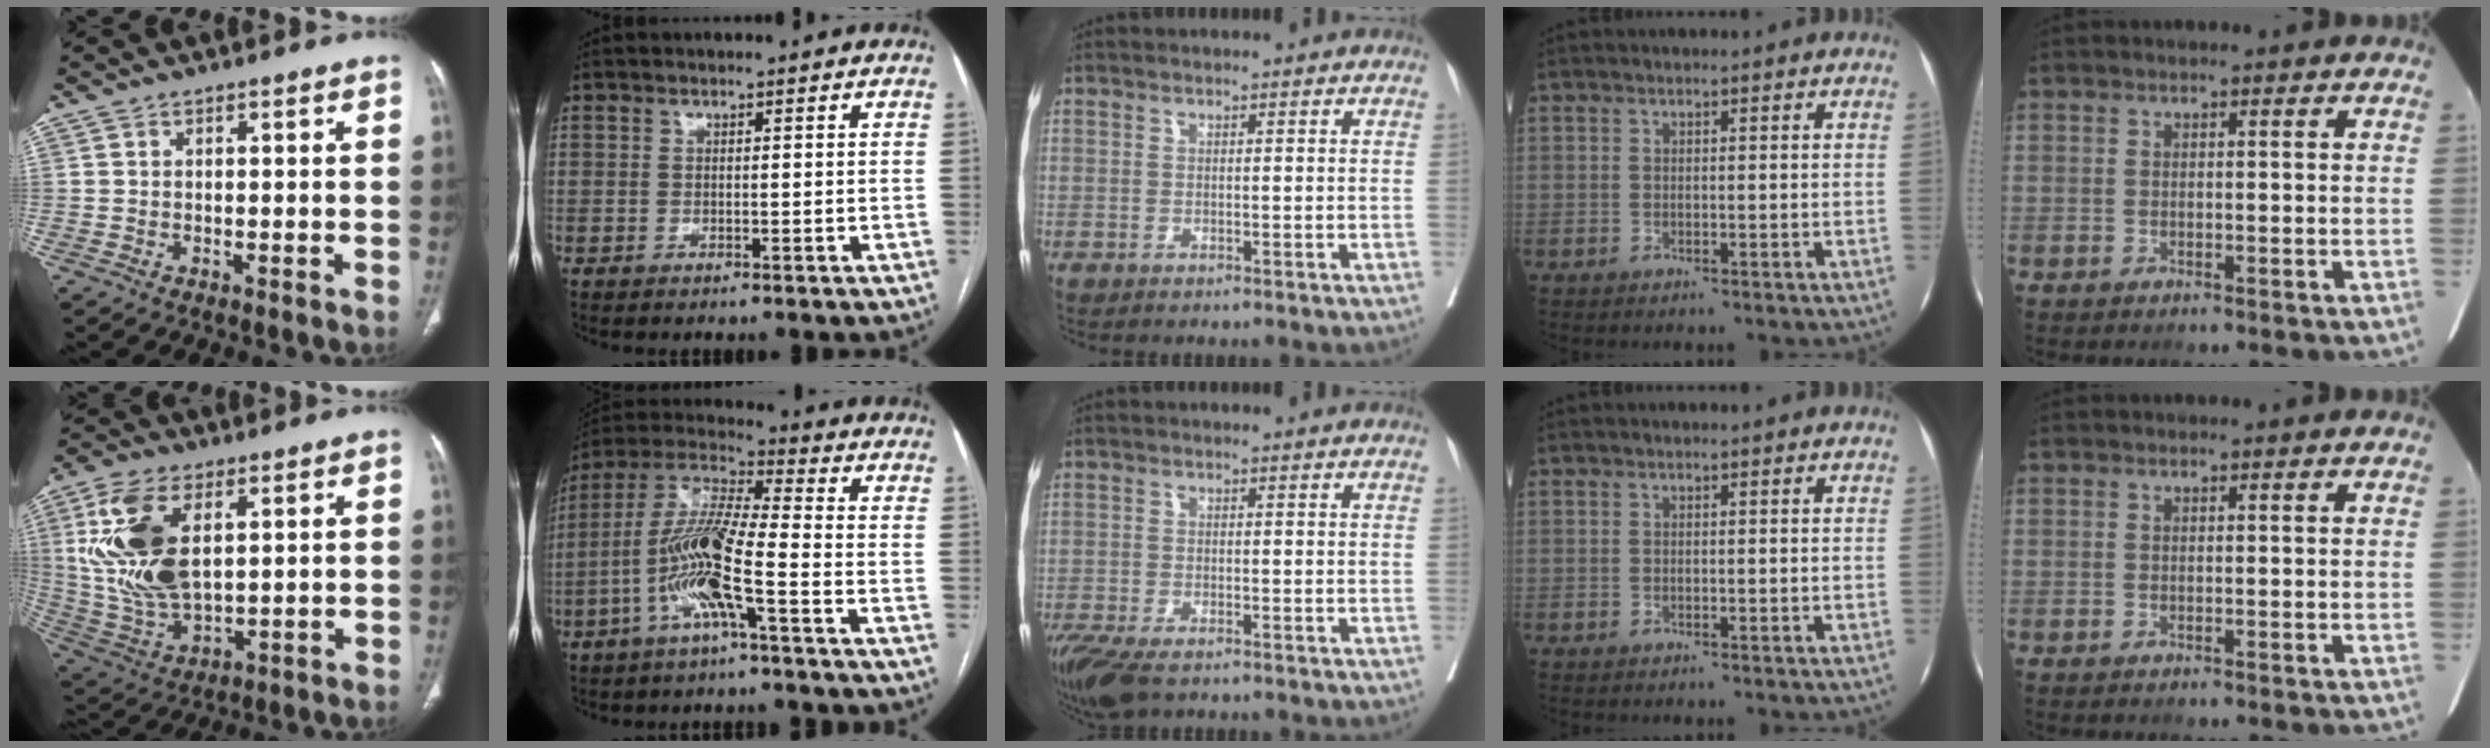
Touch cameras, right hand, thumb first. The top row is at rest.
{"thumb": {"total": 17.1, "force": [4.5, 9.1, 13.8], "torque": [-0.283, -0.014, 0.096]}, "index": {"total": 11.9, "force": [-4.2, 0.5, 11.1], "torque": [-0.236, 0.007, -0.090]}, "middle": {"total": 7.3, "force": [-5.3, 2.5, 4.4], "torque": [-0.081, -0.017, -0.091]}}